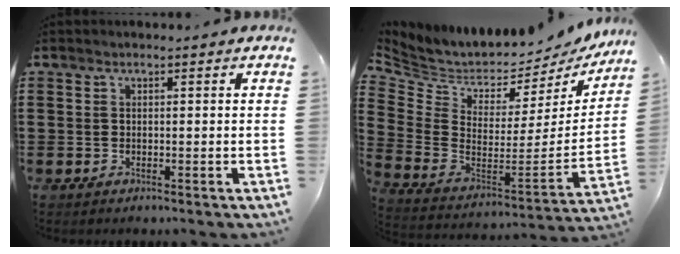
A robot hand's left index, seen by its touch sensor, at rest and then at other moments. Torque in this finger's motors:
{"motor_torque": [-0.54, 0.57, 0.04, 0.00]}